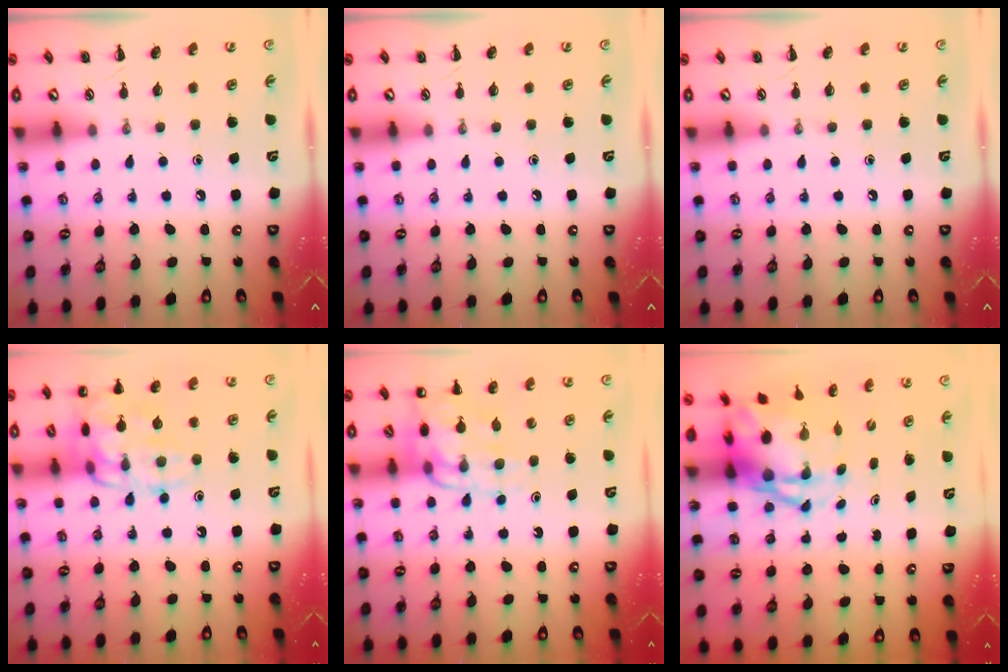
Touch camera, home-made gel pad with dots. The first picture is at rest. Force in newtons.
{"total": 0.0}
{"total": 0.0}
{"total": 16.2, "press": 16.2, "slide": 0.3}
{"total": 12.1, "press": 11.7, "slide": 2.8}
{"total": 6.2, "press": 6.0, "slide": 1.6}